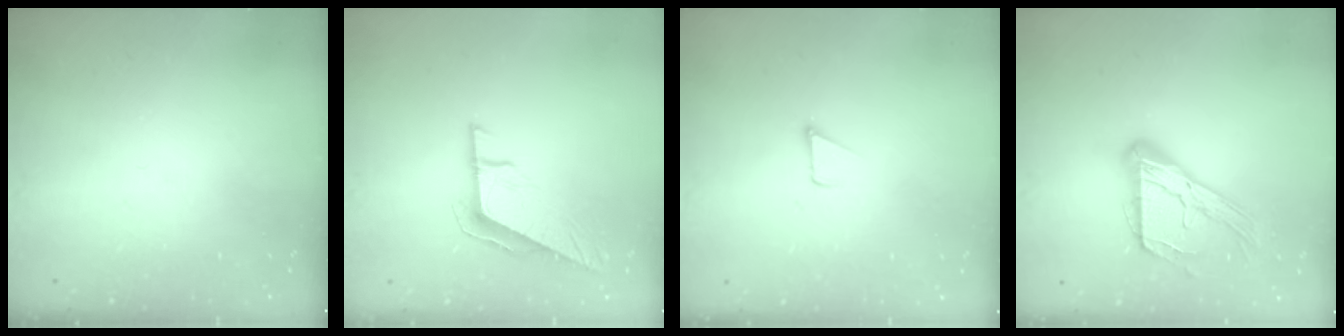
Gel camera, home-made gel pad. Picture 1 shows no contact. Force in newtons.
{"total": 8.6, "press": 8.6, "slide": 0.2}
{"total": 1.2, "press": 1.2, "slide": 0.1}
{"total": 17.1, "press": 17.0, "slide": 1.6}